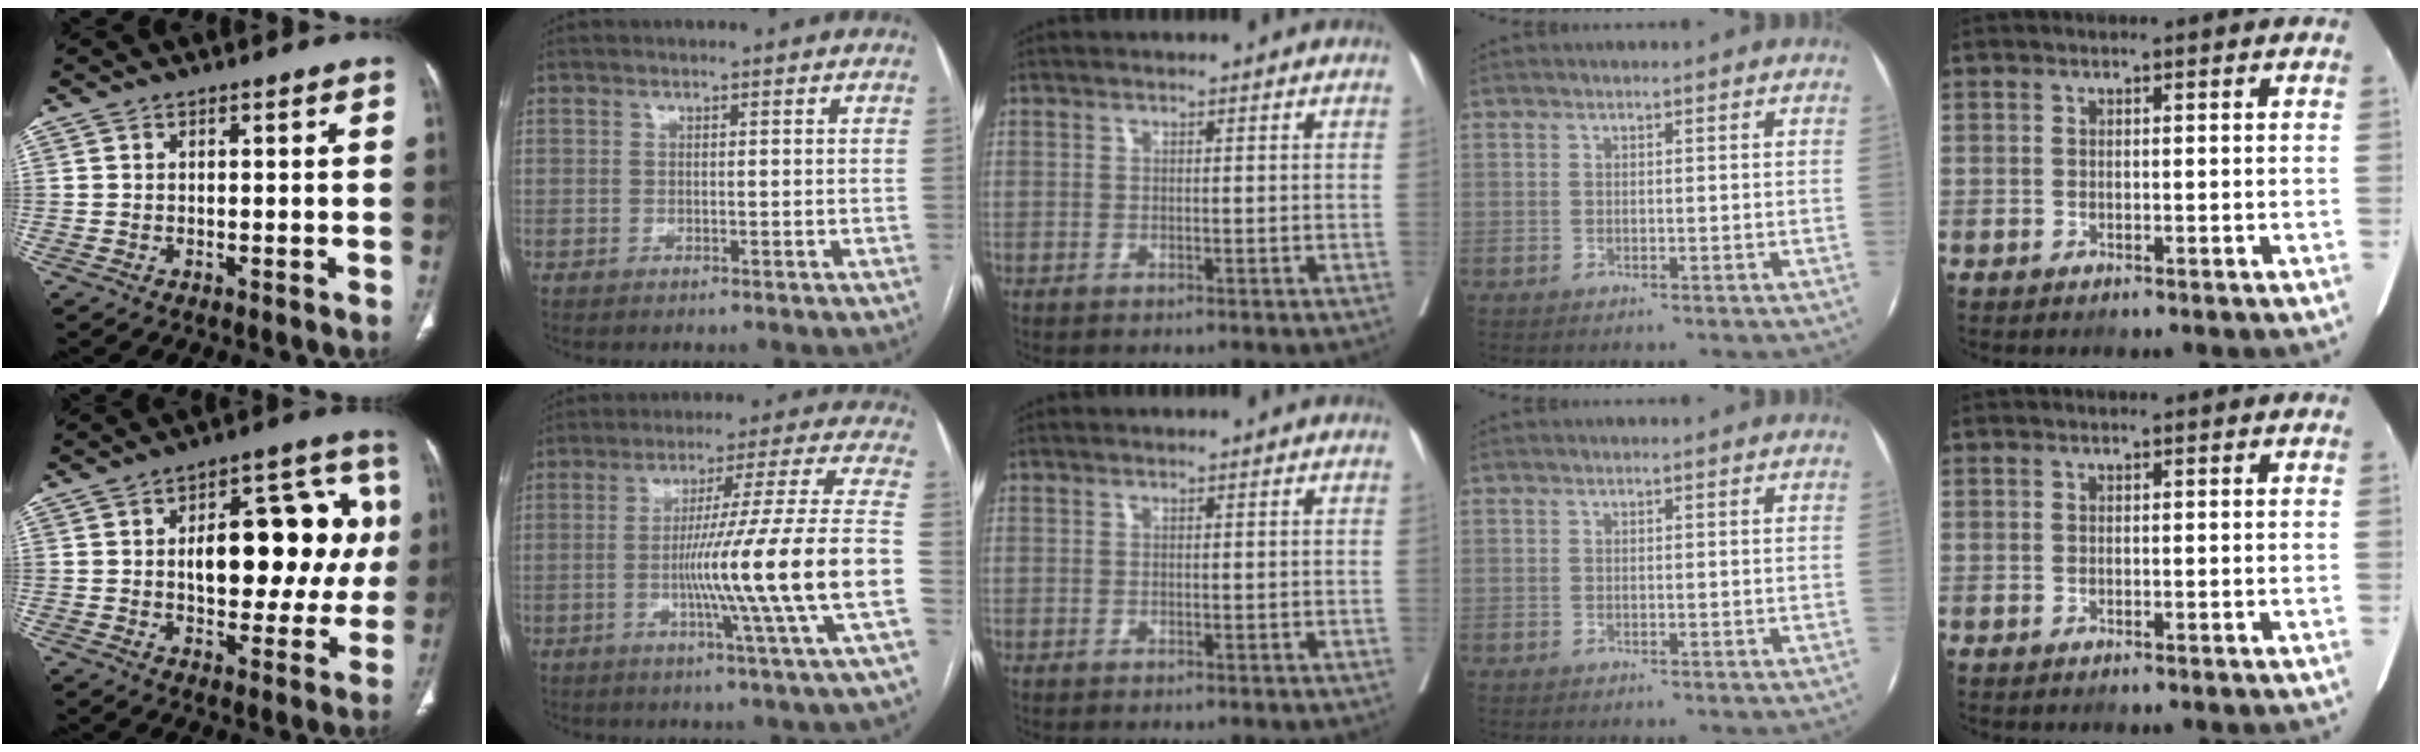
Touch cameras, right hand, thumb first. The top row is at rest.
{"thumb": {"total": 21.1, "force": [2.6, 10.9, 17.9], "torque": [-0.194, 0.024, 0.037]}, "index": {"total": 17.4, "force": [-4.4, -3.1, 16.6], "torque": [-0.265, -0.008, -0.077]}}